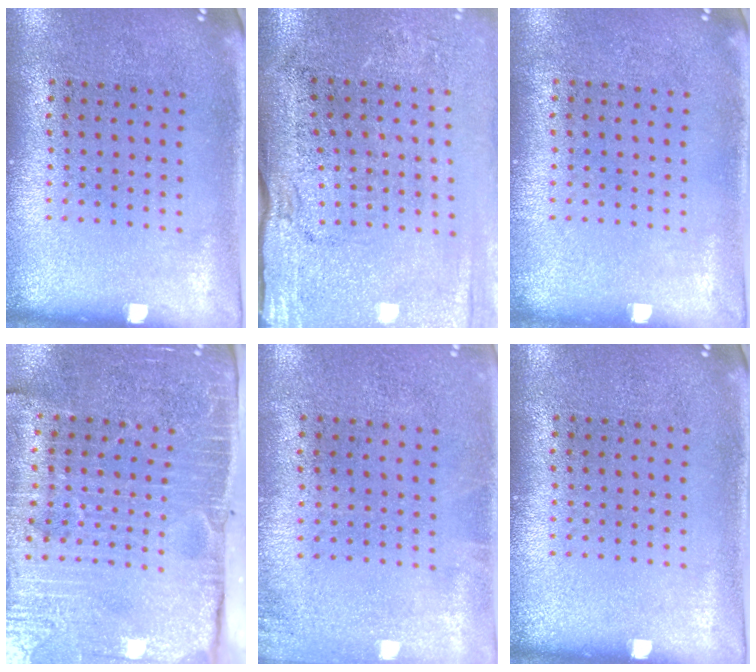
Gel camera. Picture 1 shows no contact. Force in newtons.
{"total": 4.4, "press": 3.7, "slide": 2.3}
{"total": 0.0}
{"total": 3.9, "press": 3.6, "slide": 1.4}
{"total": 0.8, "press": 0.8, "slide": 0.1}
{"total": 0.0}